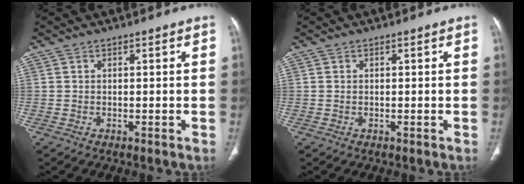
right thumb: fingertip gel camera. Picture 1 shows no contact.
{"total": 0.0}